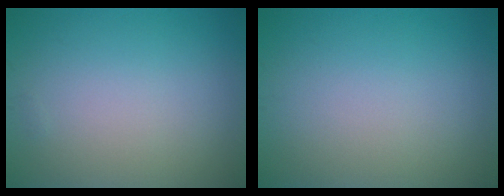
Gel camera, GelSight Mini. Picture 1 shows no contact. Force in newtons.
{"total": 0.0}